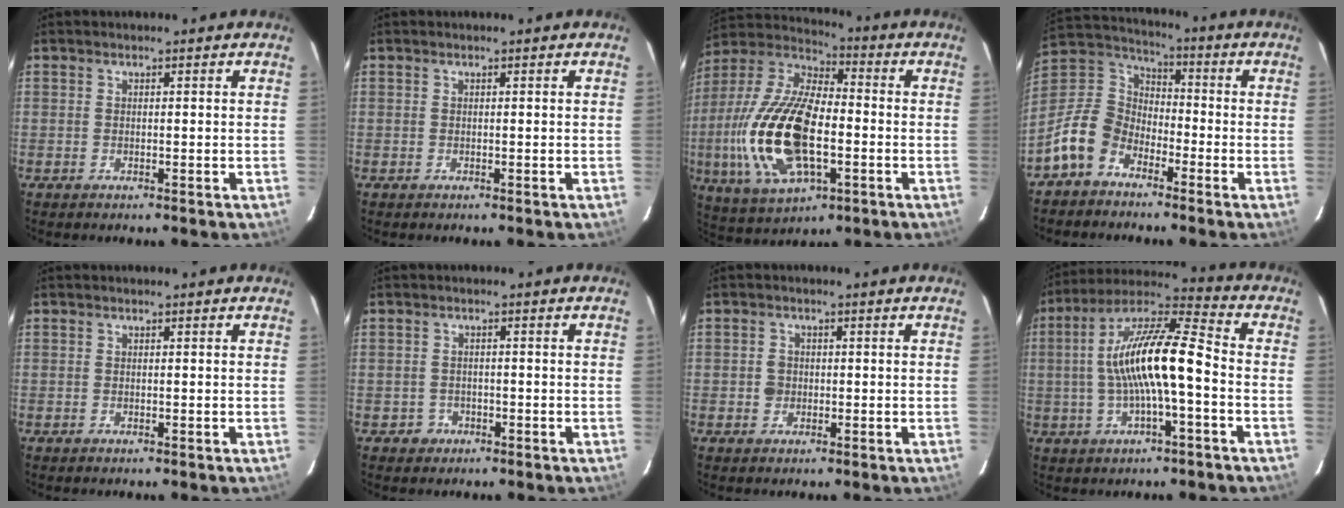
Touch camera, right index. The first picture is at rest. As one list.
[{"total": 0.0}, {"total": 22.5, "force": [-4.1, 10.2, 19.6], "torque": [-0.422, -0.008, -0.072]}, {"total": 11.0, "force": [-6.7, 7.3, 4.6], "torque": [-0.108, 0.030, -0.141]}, {"total": 0.0}, {"total": 2.5, "force": [-1.1, 2.3, 0.1], "torque": [-0.006, 0.008, -0.015]}, {"total": 2.2, "force": [-0.2, 2.1, 0.6], "torque": [-0.009, 0.005, -0.005]}, {"total": 15.3, "force": [-1.7, 3.2, 14.9], "torque": [-0.274, 0.019, -0.034]}]